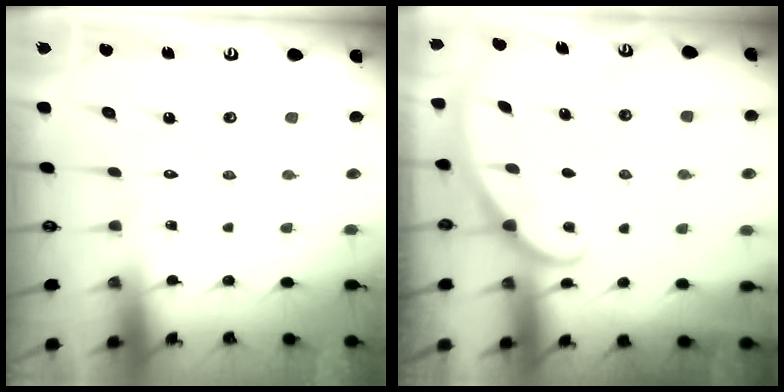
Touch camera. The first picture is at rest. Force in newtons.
{"total": 1.9, "press": 1.9, "slide": 0.1}